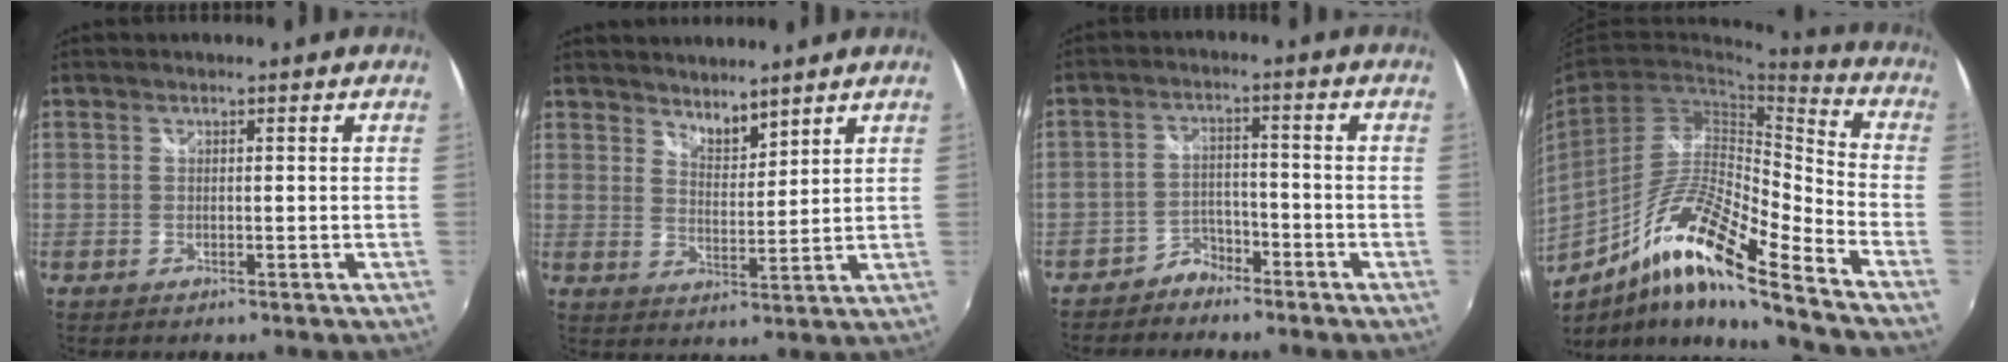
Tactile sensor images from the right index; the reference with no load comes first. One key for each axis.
{"total": 4.7, "fx": 4.3, "fy": 1.3, "fz": 1.4, "tx": -0.016, "ty": -0.003, "tz": 0.073}
{"total": 4.8, "fx": -4.0, "fy": 2.5, "fz": 0.6, "tx": -0.022, "ty": 0.011, "tz": -0.071}
{"total": 17.6, "fx": -11.1, "fy": 1.8, "fz": 13.5, "tx": -0.249, "ty": -0.006, "tz": -0.212}